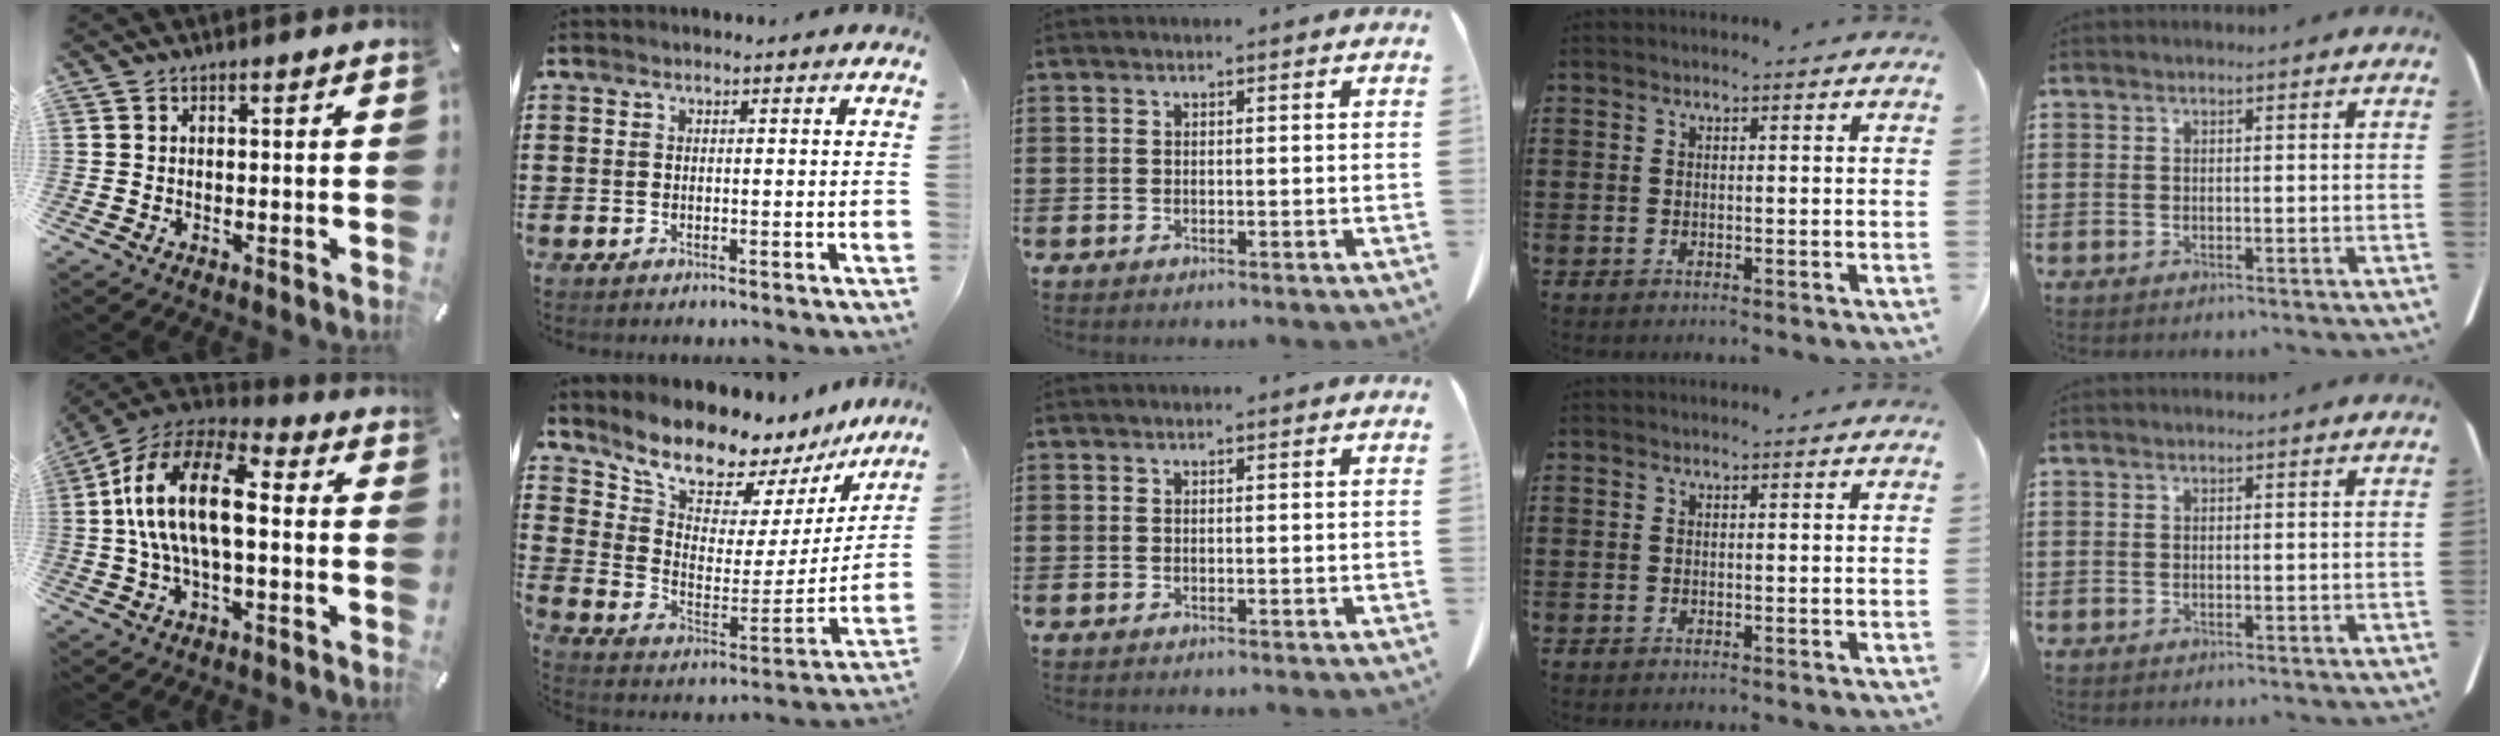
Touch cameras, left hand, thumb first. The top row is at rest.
{"thumb": {"total": 17.3, "force": [0.6, 8.9, 14.8], "torque": [-0.301, 0.011, 0.008]}, "index": {"total": 10.2, "force": [9.6, 2.6, 2.5], "torque": [-0.074, -0.089, 0.162]}}